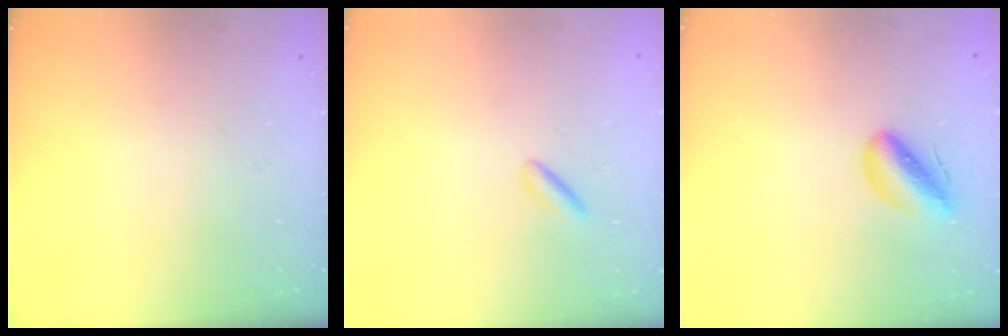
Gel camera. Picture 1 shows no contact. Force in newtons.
{"total": 2.2, "press": 2.0, "slide": 1.0}
{"total": 6.5, "press": 6.2, "slide": 2.2}